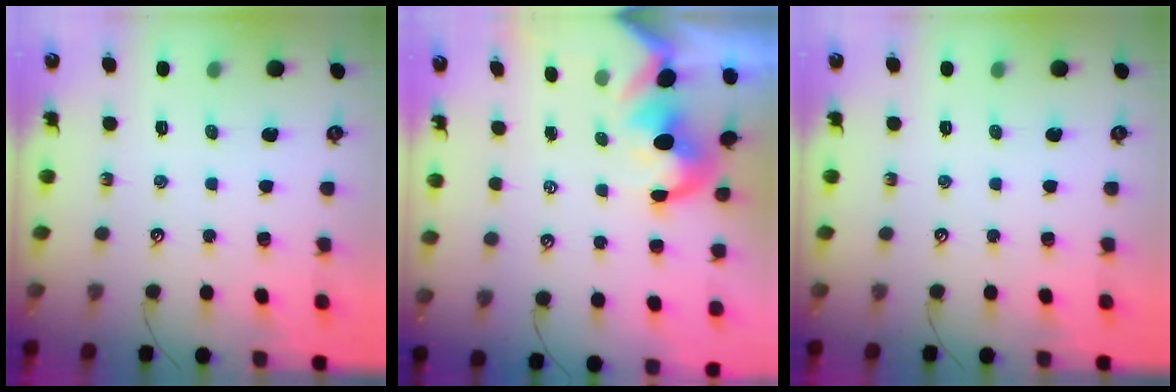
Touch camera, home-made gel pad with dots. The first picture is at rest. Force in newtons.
{"total": 3.1, "press": 2.9, "slide": 1.0}
{"total": 0.0}